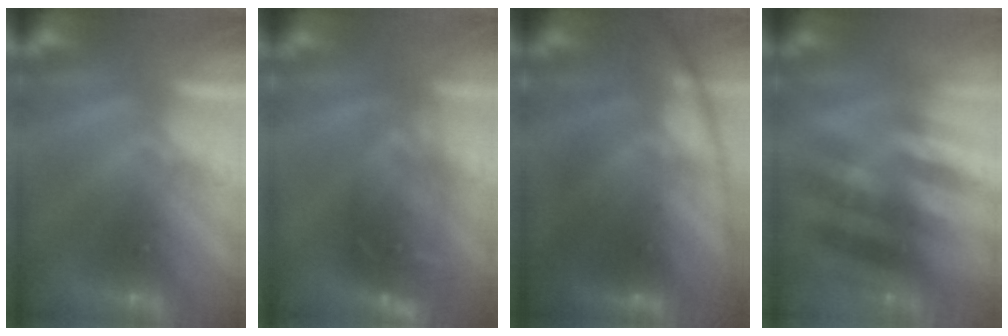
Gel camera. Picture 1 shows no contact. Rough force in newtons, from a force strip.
{"total": 8.0}
{"total": 7.0}
{"total": 2.4}